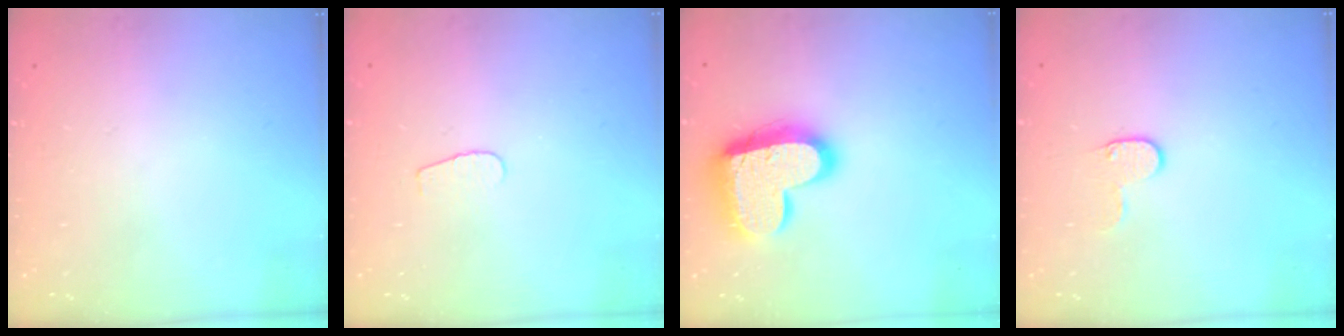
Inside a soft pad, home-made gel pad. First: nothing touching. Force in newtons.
{"total": 3.3, "press": 3.3, "slide": 0.4}
{"total": 18.4, "press": 18.3, "slide": 1.7}
{"total": 5.1, "press": 5.1, "slide": 0.5}